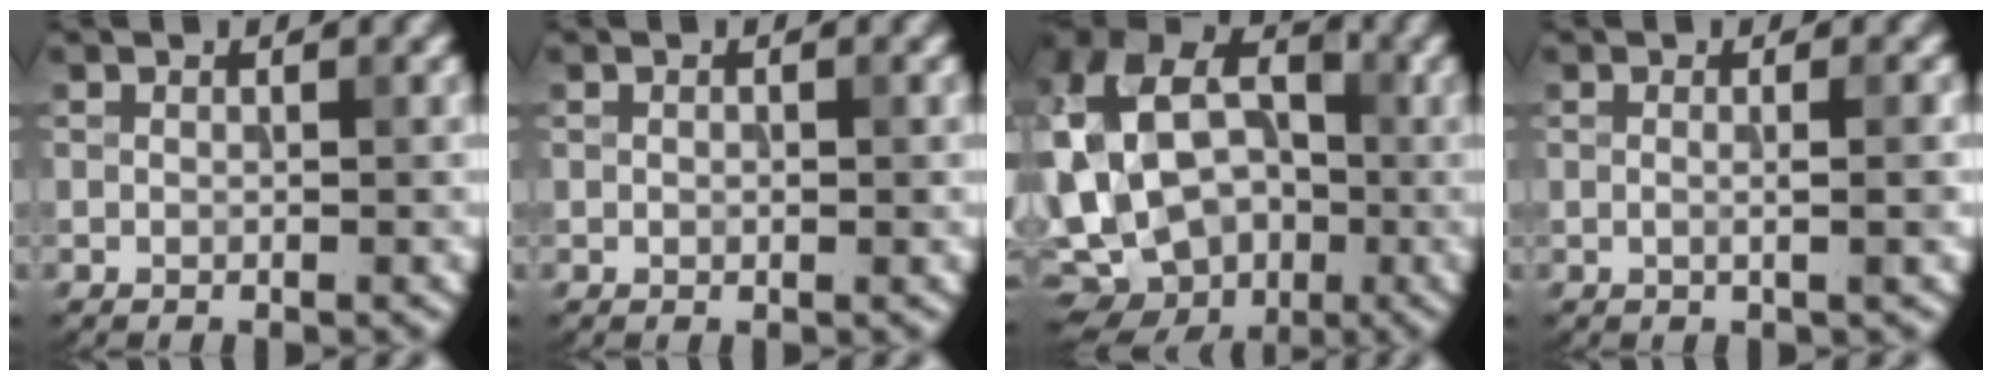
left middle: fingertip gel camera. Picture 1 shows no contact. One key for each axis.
{"total": 0.6, "fx": 0.0, "fy": 0.3, "fz": 0.6, "tx": -0.011, "ty": 0.001, "tz": -0.001}
{"total": 19.6, "fx": -3.0, "fy": 16.5, "fz": 10.1, "tx": -0.209, "ty": 0.024, "tz": -0.079}
{"total": 1.7, "fx": 0.1, "fy": 0.3, "fz": 1.7, "tx": -0.019, "ty": -0.004, "tz": -0.001}